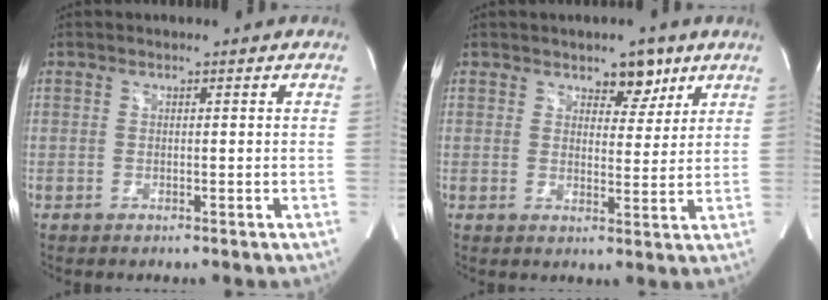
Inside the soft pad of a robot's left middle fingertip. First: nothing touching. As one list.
[{"total": 4.7, "force": [3.1, 2.5, 2.4], "torque": [-0.024, 0.001, 0.046]}]